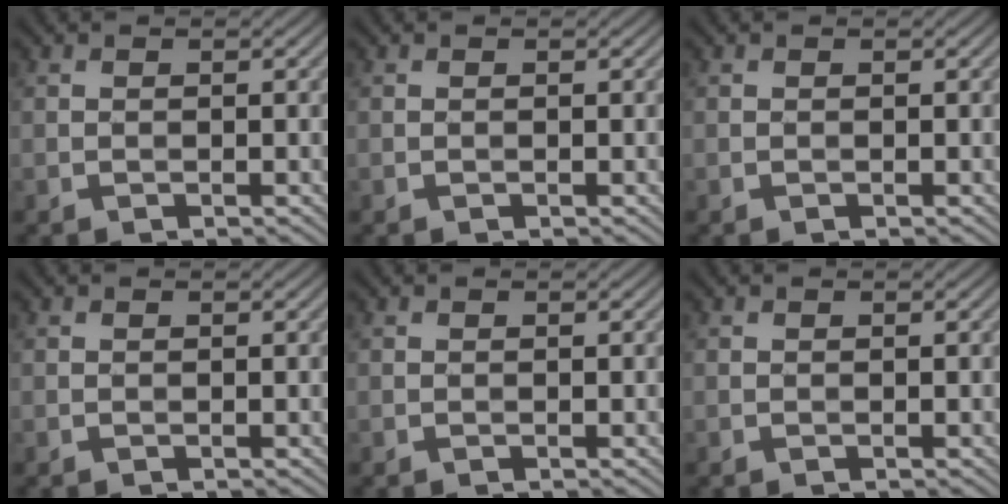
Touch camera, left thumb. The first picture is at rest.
{"total": 0.0}
{"total": 0.0}
{"total": 0.0}
{"total": 0.0}
{"total": 0.0}